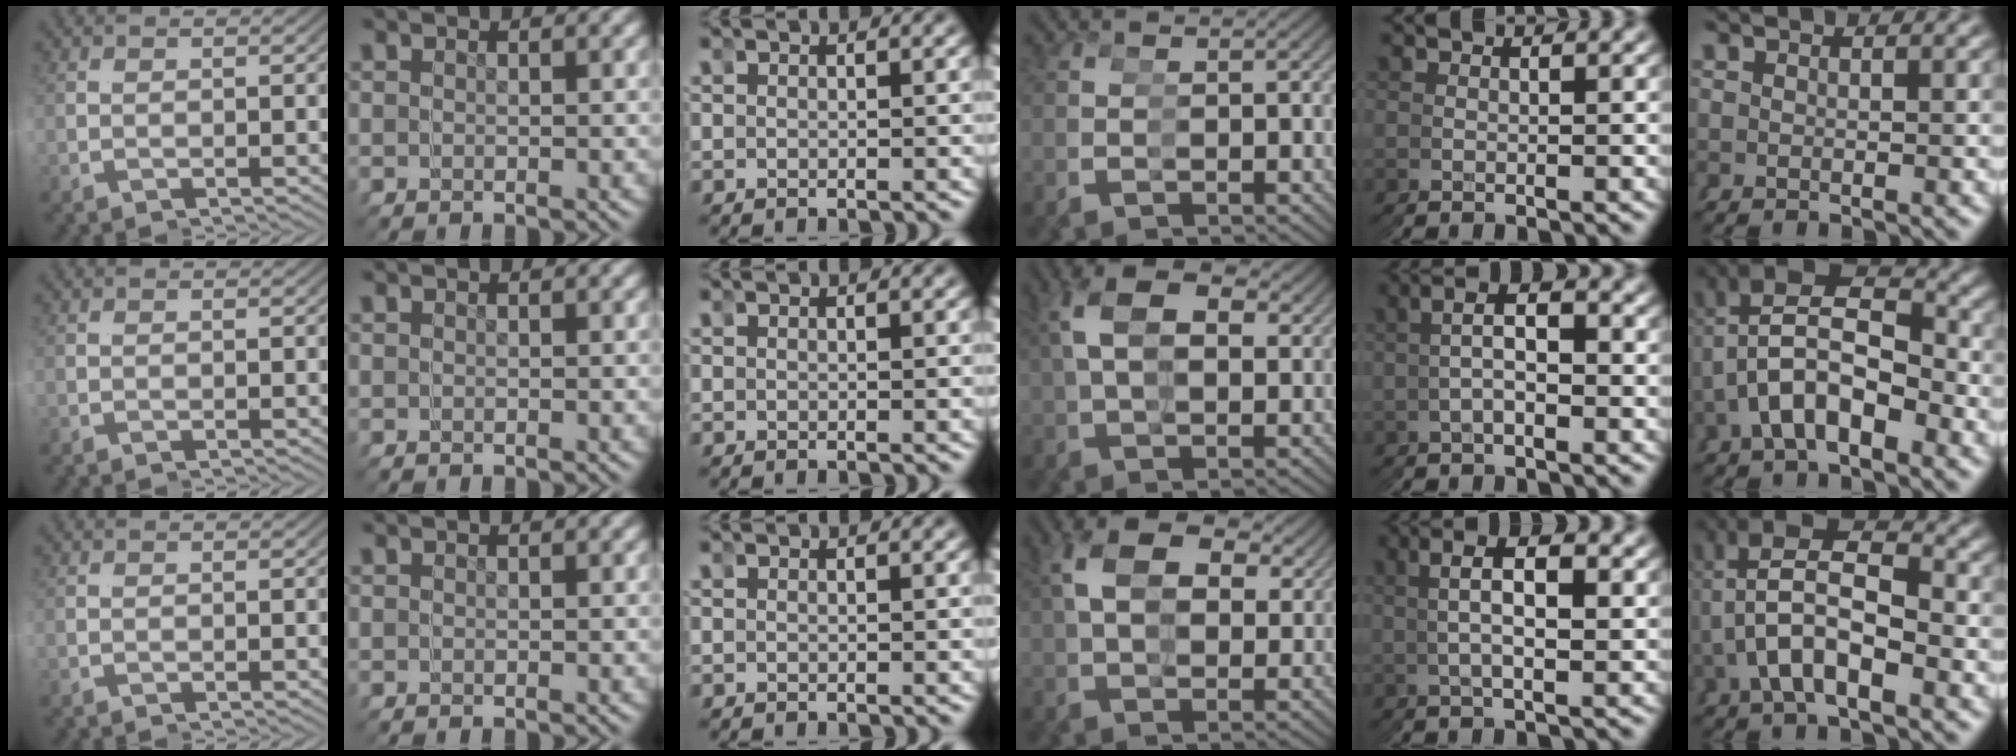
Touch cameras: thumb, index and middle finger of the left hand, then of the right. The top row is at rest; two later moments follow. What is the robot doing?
{"motion": "grasp_and_lifting", "object": "bandage"}